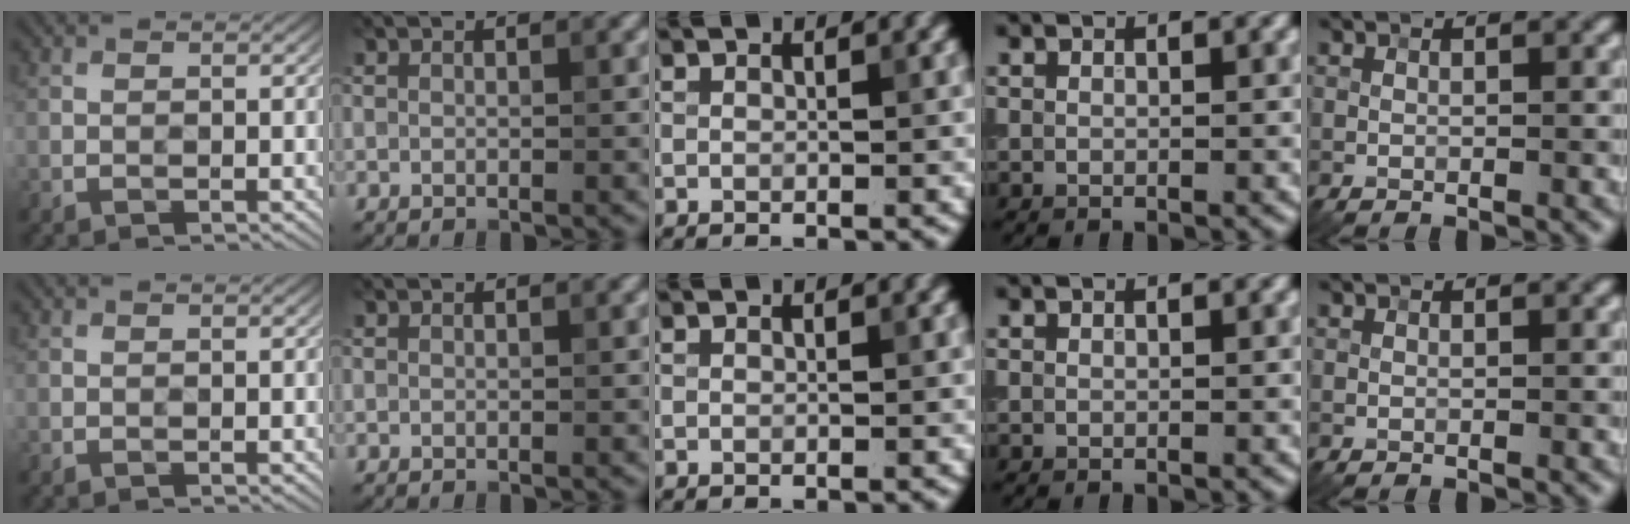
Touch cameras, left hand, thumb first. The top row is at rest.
{}